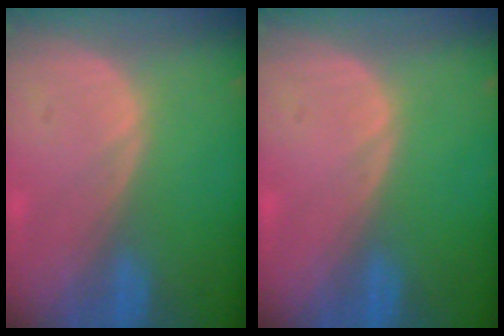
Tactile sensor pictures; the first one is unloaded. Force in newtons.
{"total": 0.0}